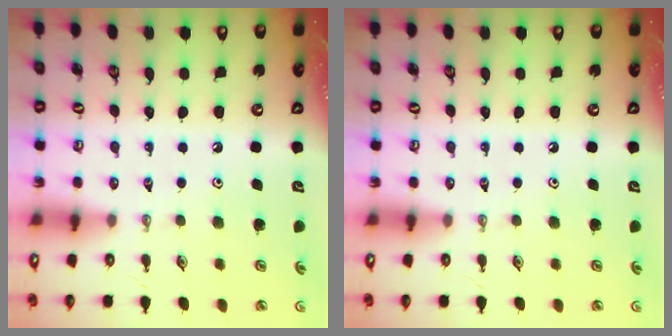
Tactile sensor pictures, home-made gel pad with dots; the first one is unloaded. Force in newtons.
{"total": 0.0}